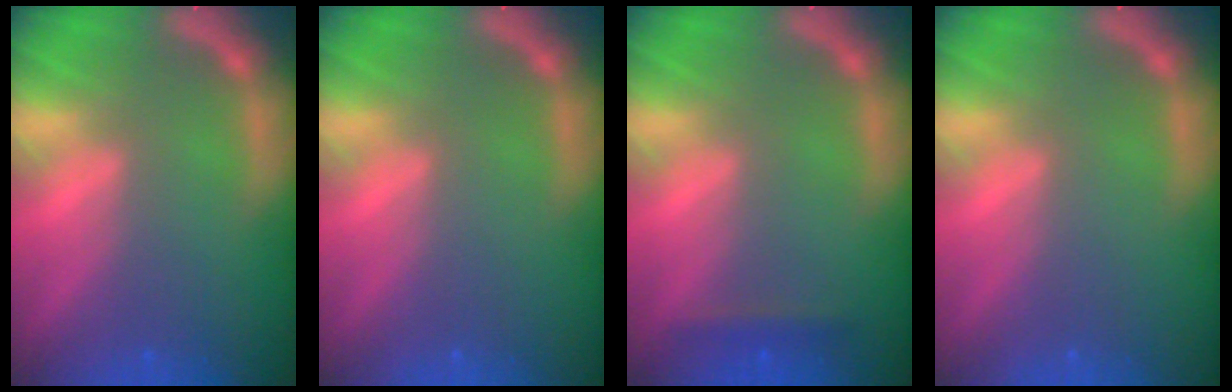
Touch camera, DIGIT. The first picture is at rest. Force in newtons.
{"total": 0.0}
{"total": 1.4}
{"total": 0.0}